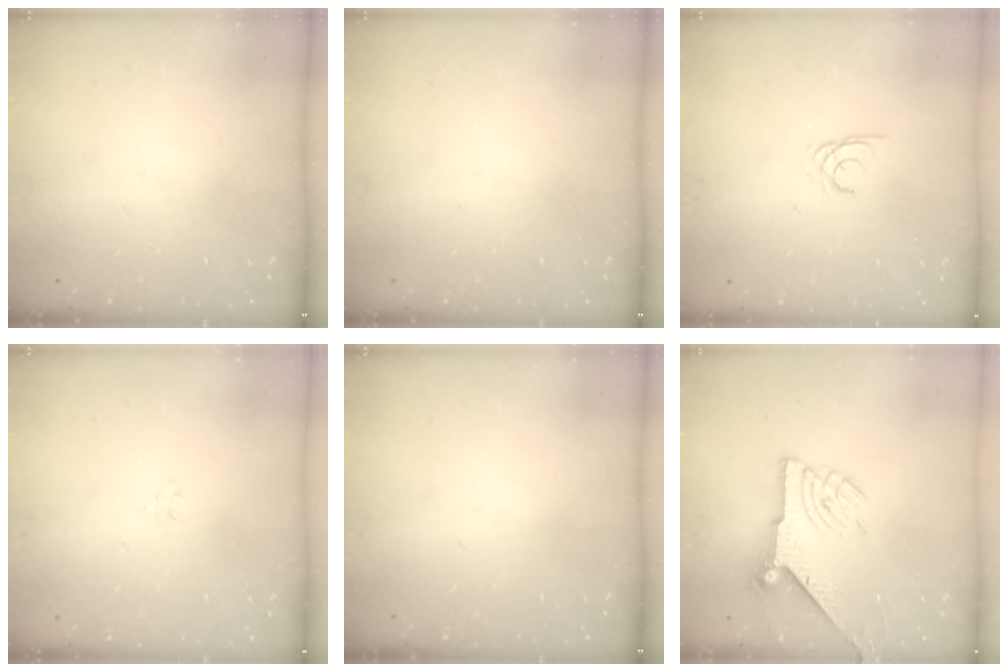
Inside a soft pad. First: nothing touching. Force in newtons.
{"total": 0.0}
{"total": 1.9, "press": 1.9, "slide": 0.3}
{"total": 2.3, "press": 2.3, "slide": 0.3}
{"total": 0.0}
{"total": 8.4, "press": 8.3, "slide": 0.9}